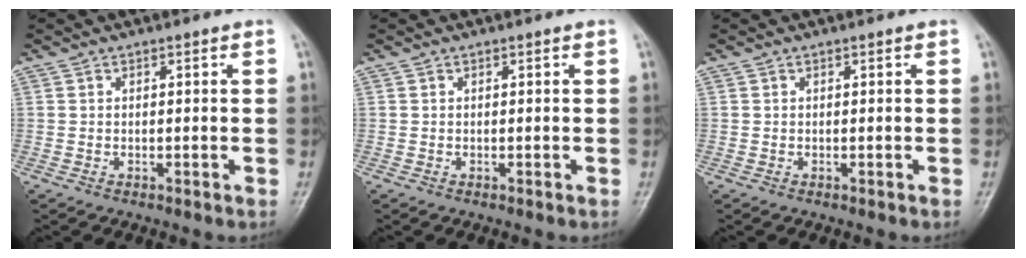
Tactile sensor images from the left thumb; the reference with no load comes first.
{"total": 0.0}
{"total": 0.0}